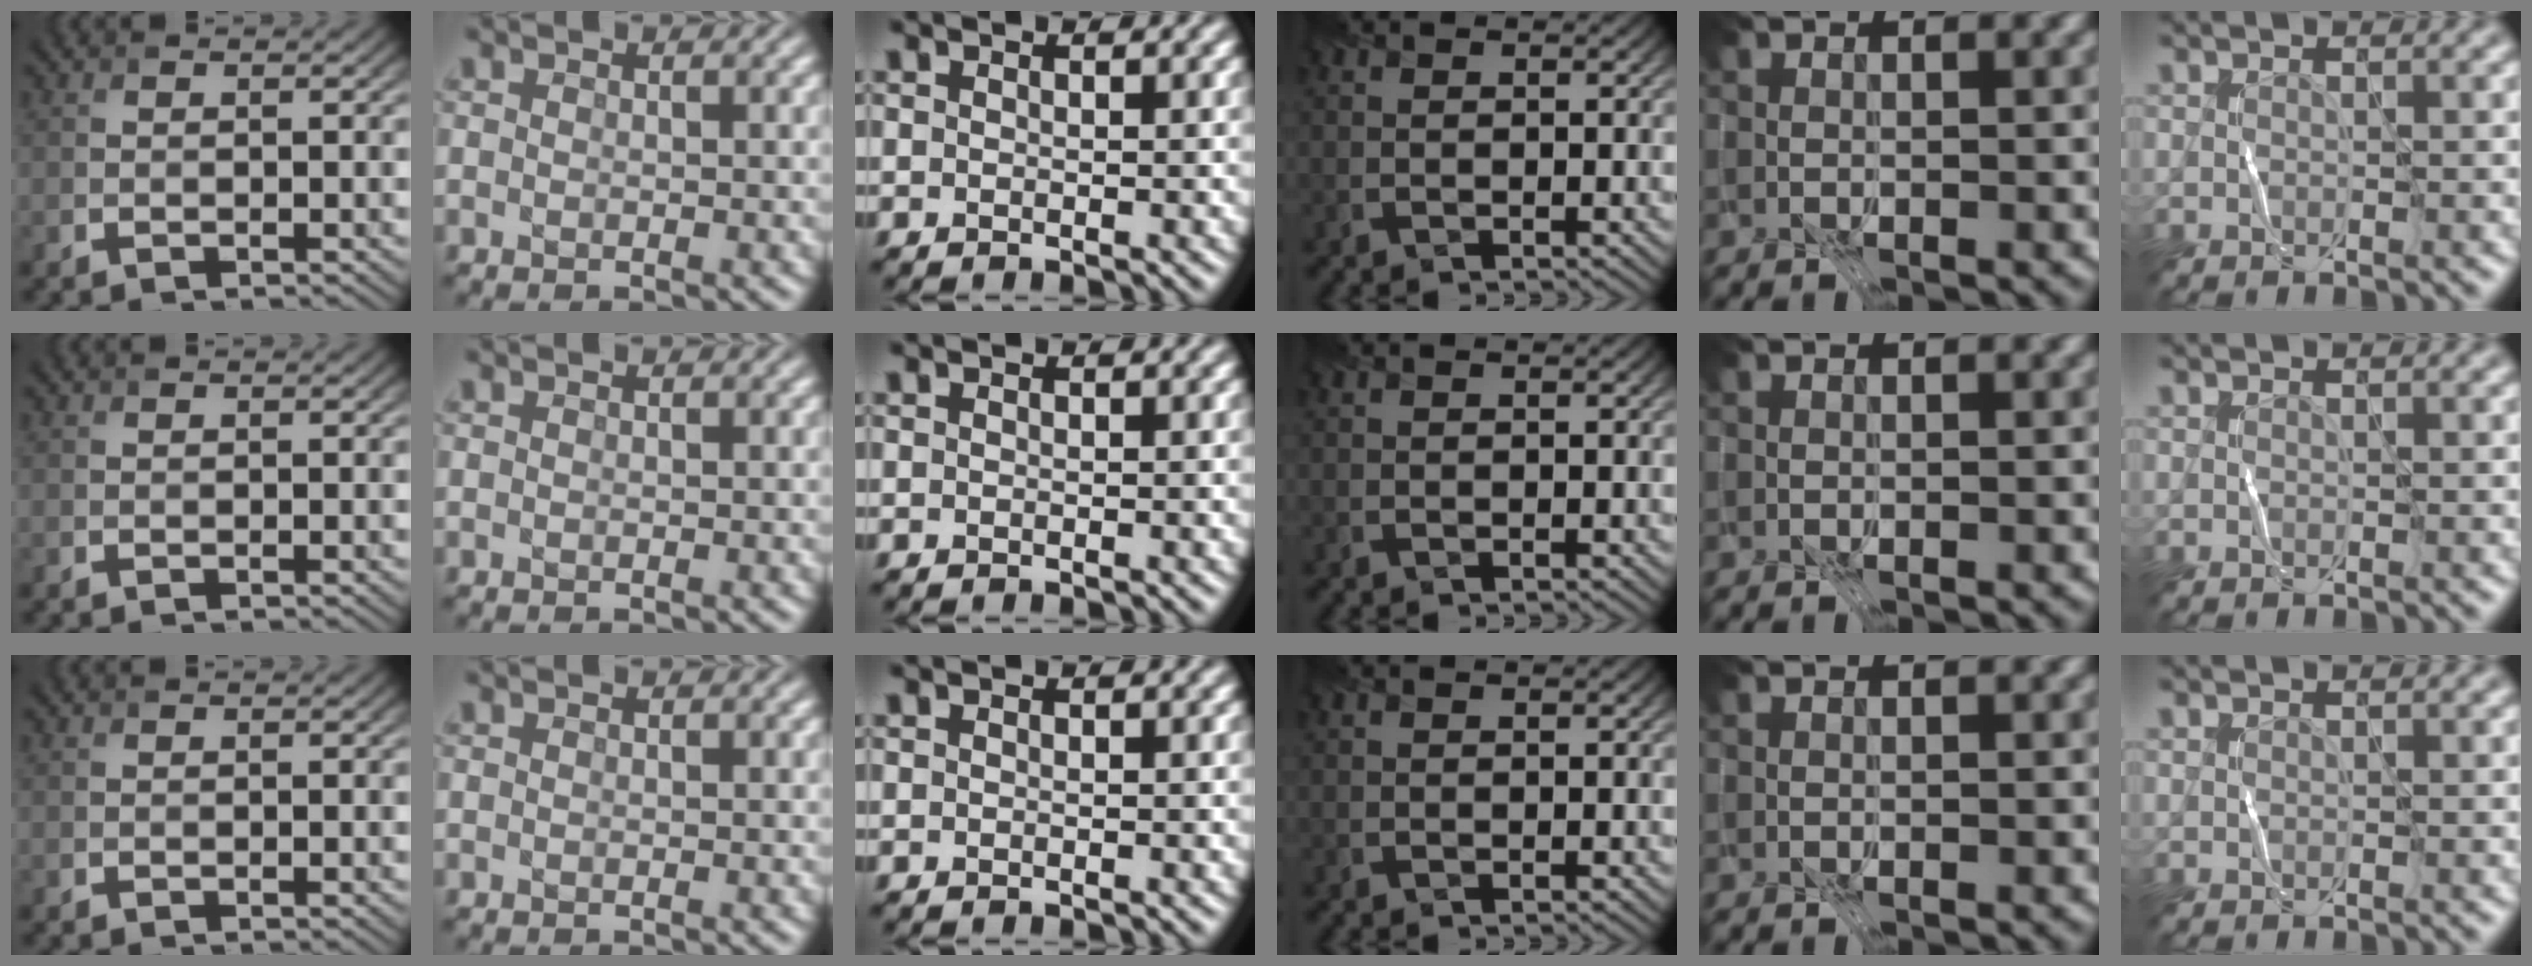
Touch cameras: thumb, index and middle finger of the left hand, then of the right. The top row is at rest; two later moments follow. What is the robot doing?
{"motion": "fold", "object": "coffee filter"}